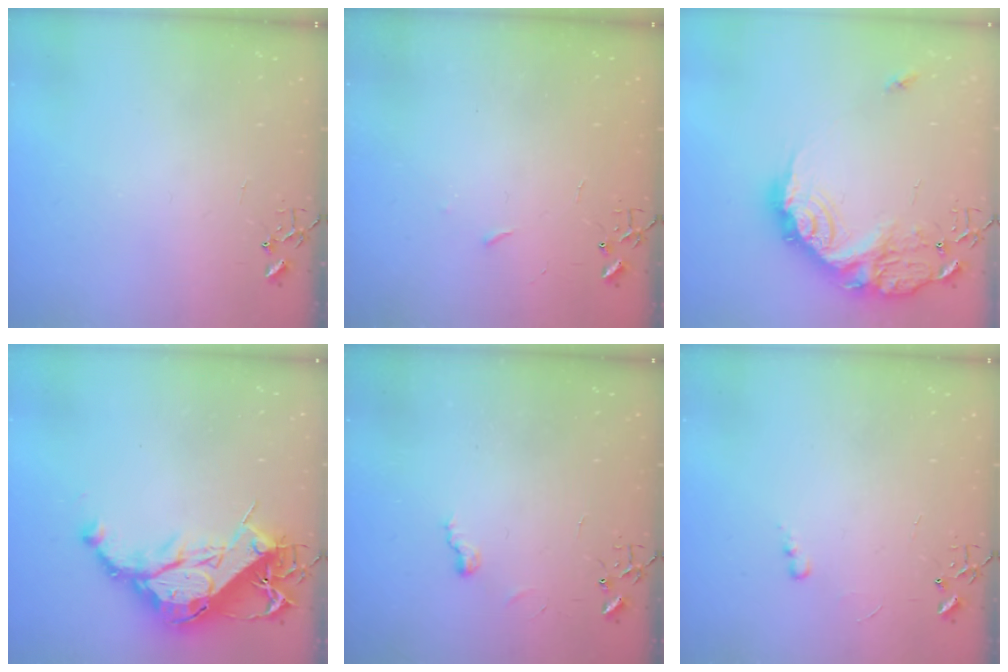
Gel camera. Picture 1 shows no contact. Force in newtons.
{"total": 2.6, "press": 2.5, "slide": 0.4}
{"total": 21.1, "press": 21.0, "slide": 1.7}
{"total": 21.6, "press": 21.5, "slide": 2.2}
{"total": 5.9, "press": 5.9, "slide": 0.4}
{"total": 3.5, "press": 3.5, "slide": 0.5}